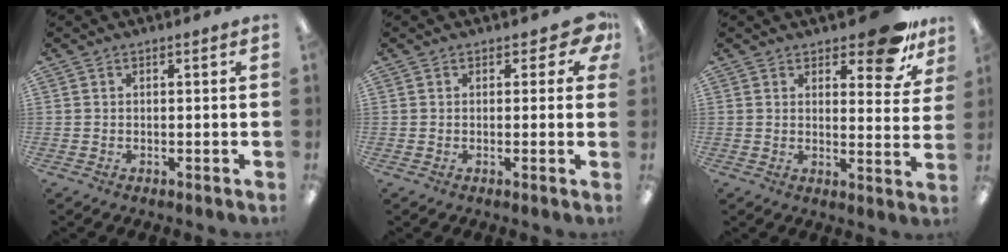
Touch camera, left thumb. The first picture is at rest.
{"total": 4.4, "force": [2.0, 2.7, 2.8], "torque": [-0.033, -0.002, 0.035]}
{"total": 11.4, "force": [8.2, 4.3, 6.7], "torque": [-0.076, -0.049, 0.139]}